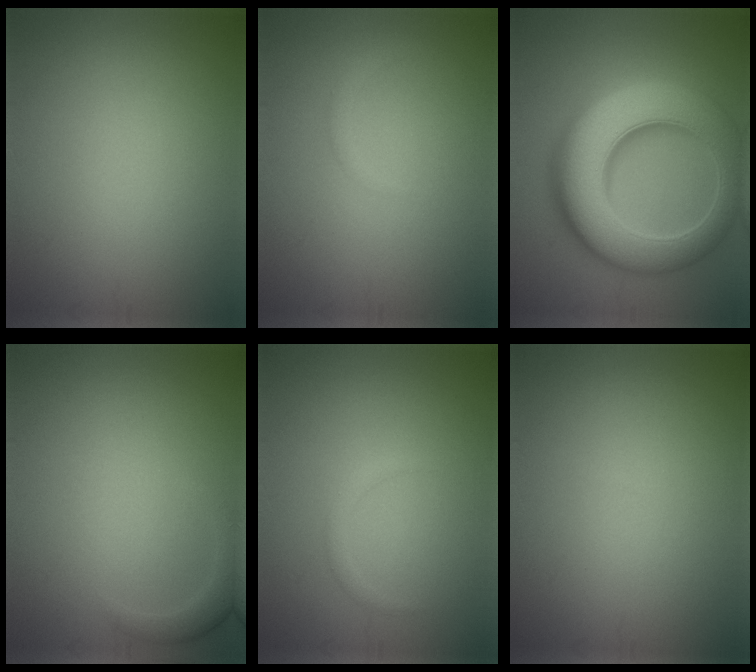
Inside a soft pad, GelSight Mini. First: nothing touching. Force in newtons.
{"total": 1.0, "press": 1.0, "slide": 0.1}
{"total": 12.7, "press": 12.7, "slide": 0.2}
{"total": 1.8, "press": 1.8, "slide": 0.3}
{"total": 0.9, "press": 0.9, "slide": 0.1}
{"total": 0.0}